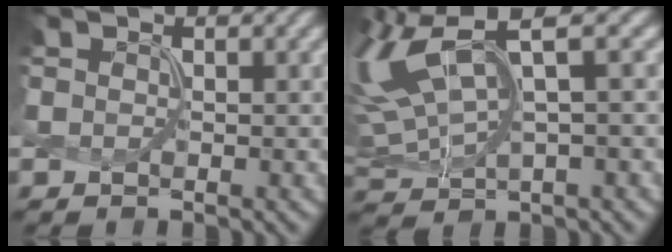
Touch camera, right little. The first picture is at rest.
{"total": 9.6, "force": [4.1, 3.5, 8.0], "torque": [-0.200, 0.020, 0.080]}